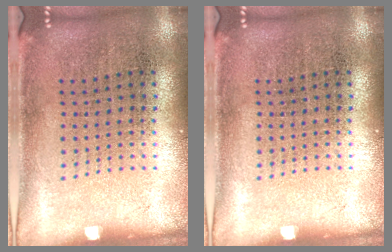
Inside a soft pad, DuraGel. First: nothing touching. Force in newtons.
{"total": 0.0}